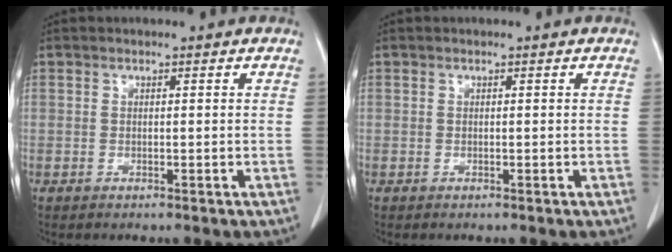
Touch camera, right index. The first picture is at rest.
{"total": 0.0}